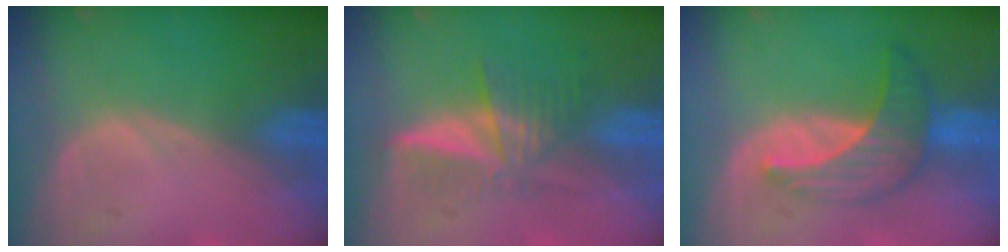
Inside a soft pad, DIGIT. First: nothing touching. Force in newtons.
{"total": 6.0, "press": 5.3, "slide": 2.7}
{"total": 7.3, "press": 6.6, "slide": 3.2}